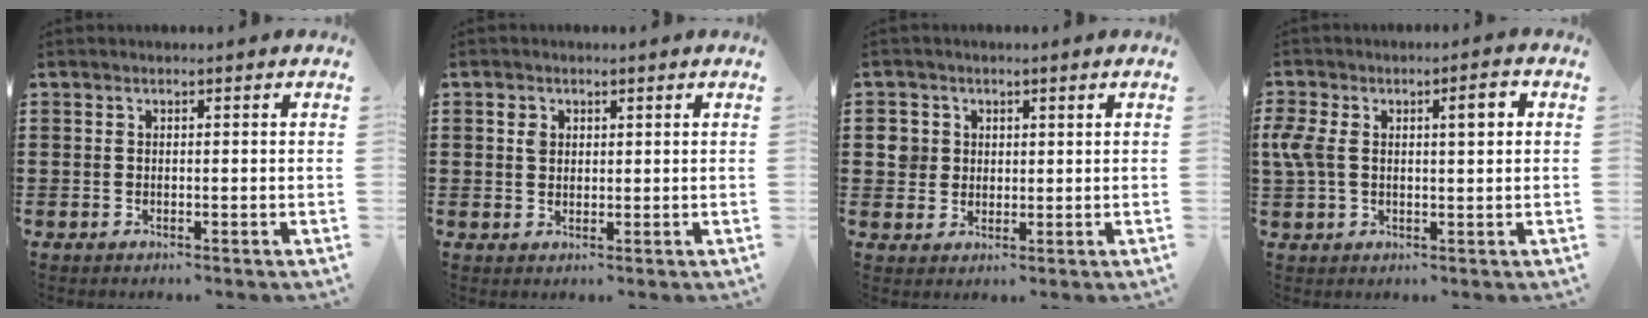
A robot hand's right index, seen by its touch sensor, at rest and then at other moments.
{"total": 1.9, "force": [0.7, 1.4, 1.0], "torque": [-0.023, 0.007, 0.013]}
{"total": 3.5, "force": [0.9, 3.3, 0.8], "torque": [-0.029, 0.013, 0.016]}
{"total": 6.7, "force": [1.4, 3.1, 5.8], "torque": [-0.121, 0.005, 0.015]}